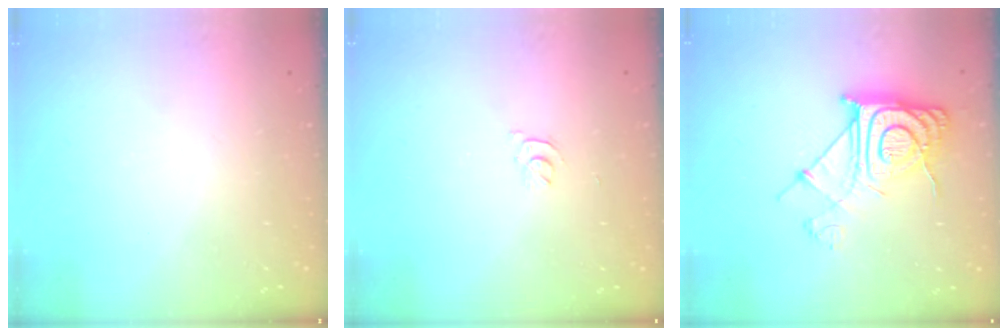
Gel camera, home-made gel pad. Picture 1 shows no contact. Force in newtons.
{"total": 2.9, "press": 2.9, "slide": 0.5}
{"total": 13.0, "press": 13.0, "slide": 0.8}